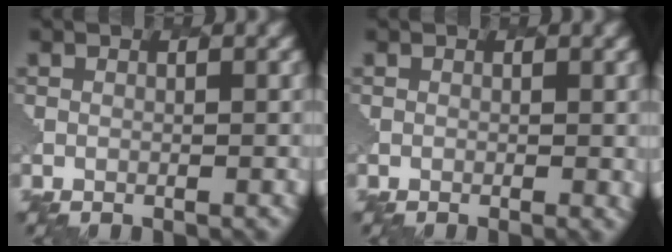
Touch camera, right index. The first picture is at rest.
{"total": 1.4, "force": [-0.1, 0.6, 1.3], "torque": [-0.012, -0.005, 0.002]}